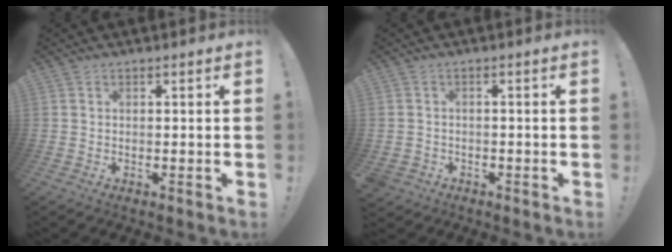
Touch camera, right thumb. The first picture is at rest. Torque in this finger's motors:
{"motor_torque": [0.11, -0.10, -0.08, -0.12, 0.10]}